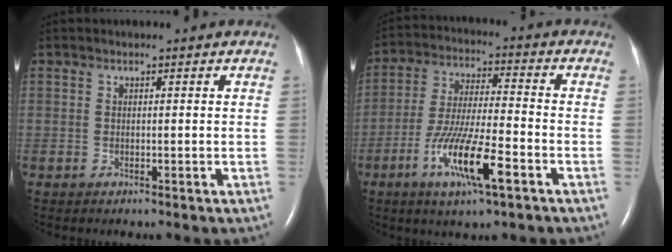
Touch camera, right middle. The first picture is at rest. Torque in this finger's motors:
{"motor_torque": [1.27, -0.87, 0.40, 0.16]}